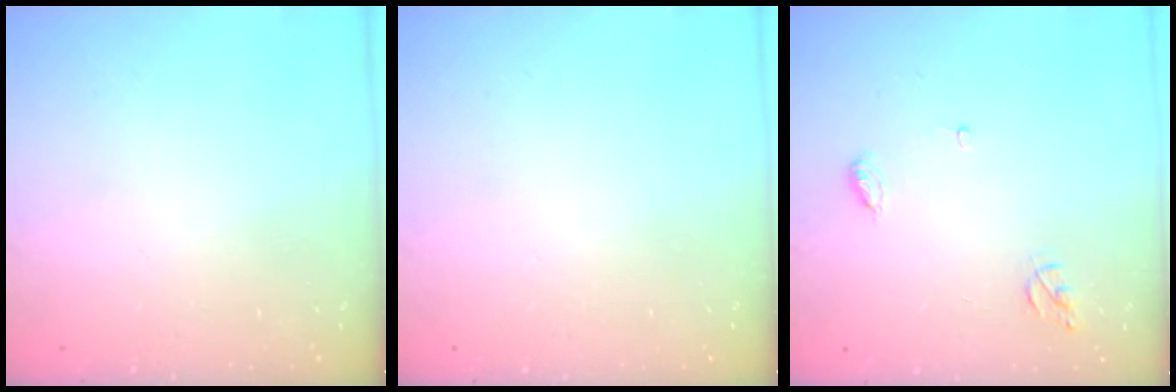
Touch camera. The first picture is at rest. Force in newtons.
{"total": 0.0}
{"total": 5.1, "press": 5.1, "slide": 0.4}